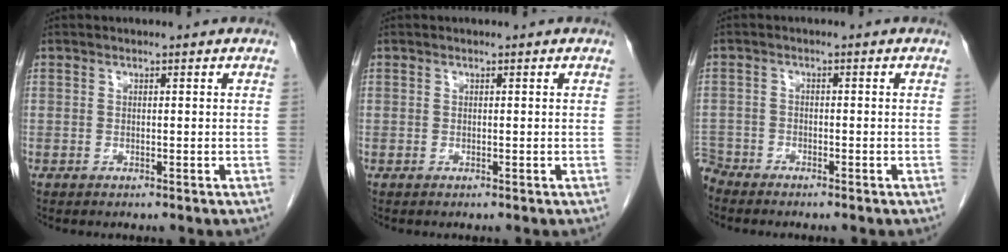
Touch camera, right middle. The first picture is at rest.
{"total": 0.0}
{"total": 3.3, "force": [-3.3, 0.7, -0.2], "torque": [0.005, -0.008, -0.064]}